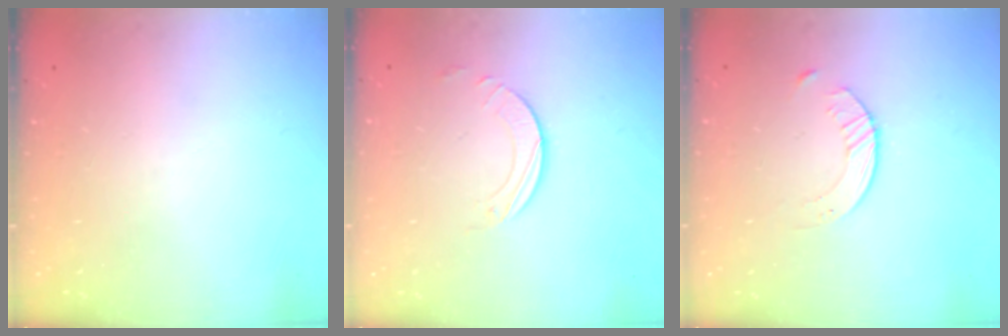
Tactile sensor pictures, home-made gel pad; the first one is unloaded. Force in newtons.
{"total": 1.7, "press": 1.7, "slide": 0.2}
{"total": 2.1, "press": 2.0, "slide": 0.3}